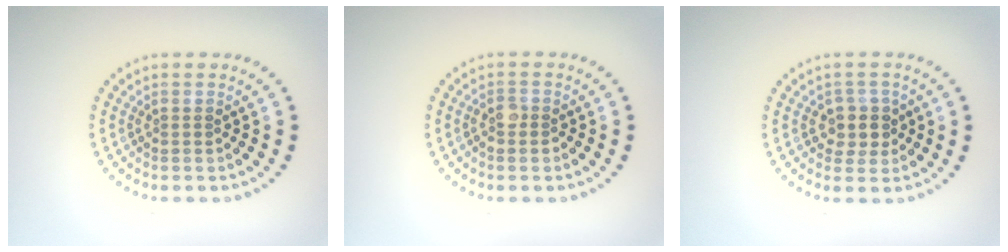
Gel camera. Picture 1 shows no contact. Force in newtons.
{"total": 1.3, "press": 1.2, "slide": 0.6}
{"total": 2.6, "press": 2.3, "slide": 1.2}